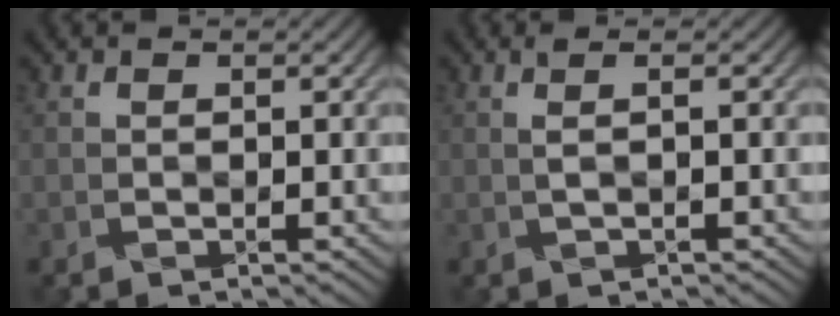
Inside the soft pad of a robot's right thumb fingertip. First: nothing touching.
{"total": 1.2, "force": [0.2, 0.1, 1.2], "torque": [-0.024, 0.004, 0.000]}